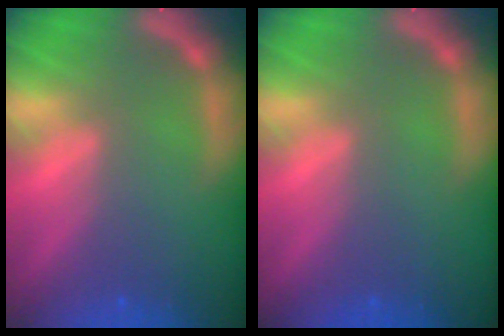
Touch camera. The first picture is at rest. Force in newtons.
{"total": 0.0}